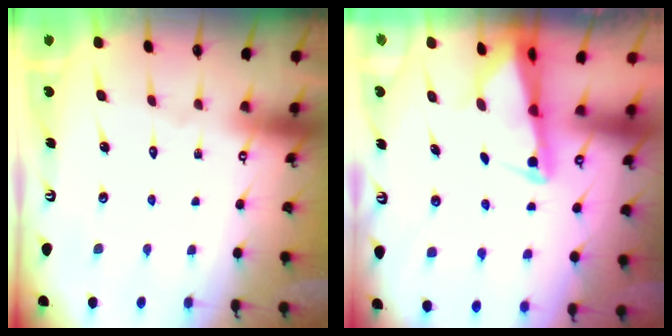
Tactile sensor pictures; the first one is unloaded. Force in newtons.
{"total": 2.6, "press": 2.6, "slide": 0.5}